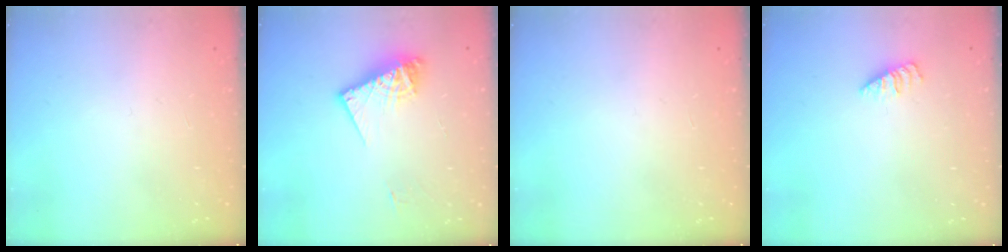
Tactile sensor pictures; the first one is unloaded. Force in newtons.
{"total": 11.8, "press": 11.7, "slide": 1.2}
{"total": 0.0}
{"total": 1.2, "press": 1.1, "slide": 0.2}